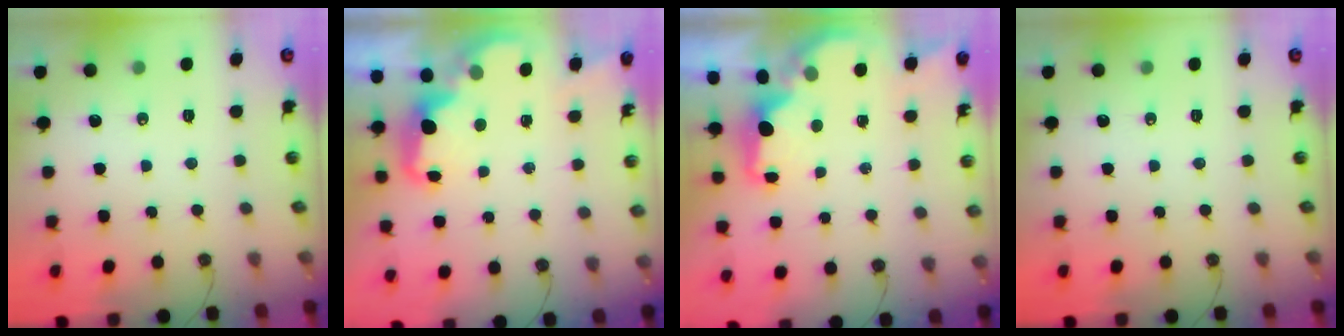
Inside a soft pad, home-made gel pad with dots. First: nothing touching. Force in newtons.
{"total": 2.8, "press": 2.7, "slide": 0.6}
{"total": 1.9, "press": 1.8, "slide": 0.7}
{"total": 0.0}